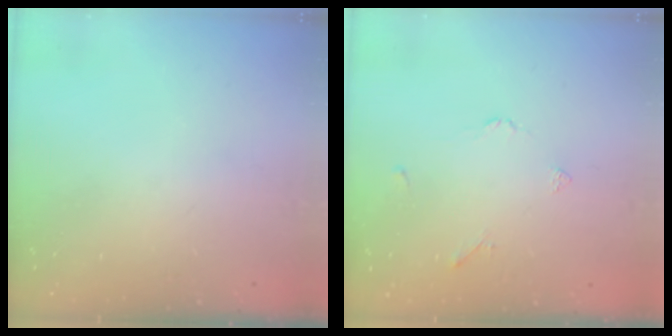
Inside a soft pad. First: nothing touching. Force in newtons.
{"total": 2.2, "press": 2.2, "slide": 0.5}